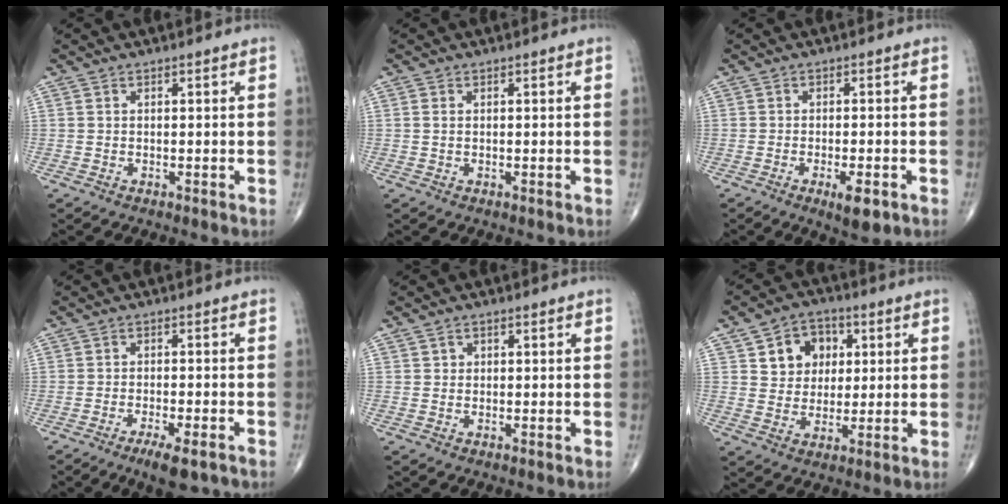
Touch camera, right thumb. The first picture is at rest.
{"total": 0.7, "force": [0.1, 0.5, 0.5], "torque": [-0.015, 0.002, 0.004]}
{"total": 4.9, "force": [-2.3, 1.5, 4.1], "torque": [-0.061, 0.000, -0.030]}
{"total": 5.5, "force": [-3.6, 1.3, 4.0], "torque": [-0.064, 0.004, -0.054]}
{"total": 1.1, "force": [0.3, 1.0, 0.3], "torque": [0.001, 0.001, 0.002]}
{"total": 9.4, "force": [3.0, 7.7, 4.4], "torque": [-0.024, -0.006, 0.049]}